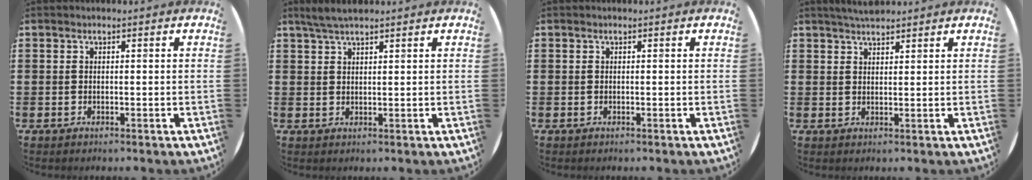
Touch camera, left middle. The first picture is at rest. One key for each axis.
{"total": 2.8, "fx": 2.3, "fy": 0.3, "fz": 1.5, "tx": -0.034, "ty": 0.004, "tz": 0.042}
{"total": 0.0}
{"total": 2.6, "fx": 2.5, "fy": 0.3, "fz": 0.6, "tx": -0.016, "ty": -0.001, "tz": 0.046}